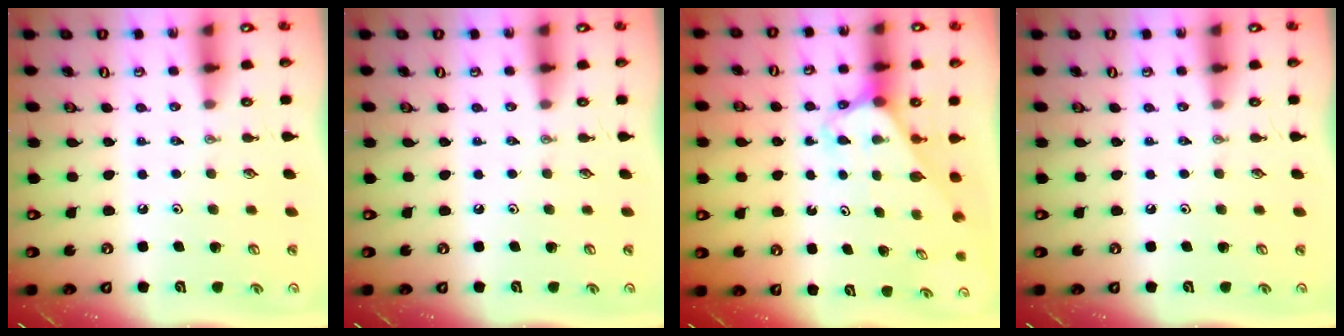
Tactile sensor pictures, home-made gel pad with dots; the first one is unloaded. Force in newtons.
{"total": 0.0}
{"total": 2.8, "press": 2.8, "slide": 0.2}
{"total": 0.0}